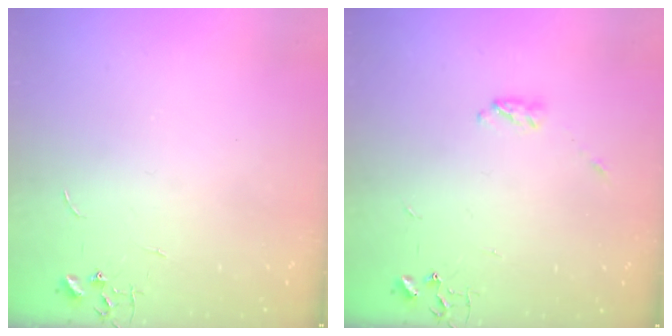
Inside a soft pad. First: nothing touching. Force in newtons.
{"total": 3.7, "press": 3.7, "slide": 0.6}